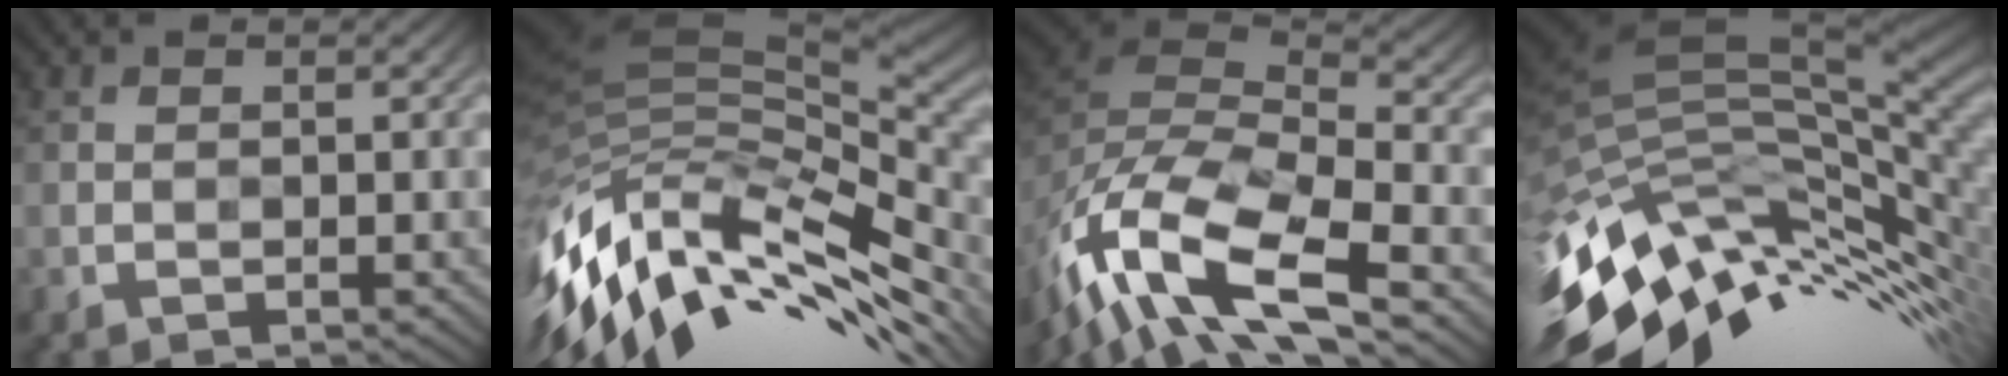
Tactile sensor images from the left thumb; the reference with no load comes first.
{"total": 16.1, "force": [-5.6, 7.4, 13.2], "torque": [-0.289, -0.014, -0.099]}
{"total": 15.1, "force": [-9.2, 6.5, 10.0], "torque": [-0.244, -0.024, -0.163]}
{"total": 15.4, "force": [-4.3, 6.6, 13.3], "torque": [-0.282, -0.016, -0.068]}